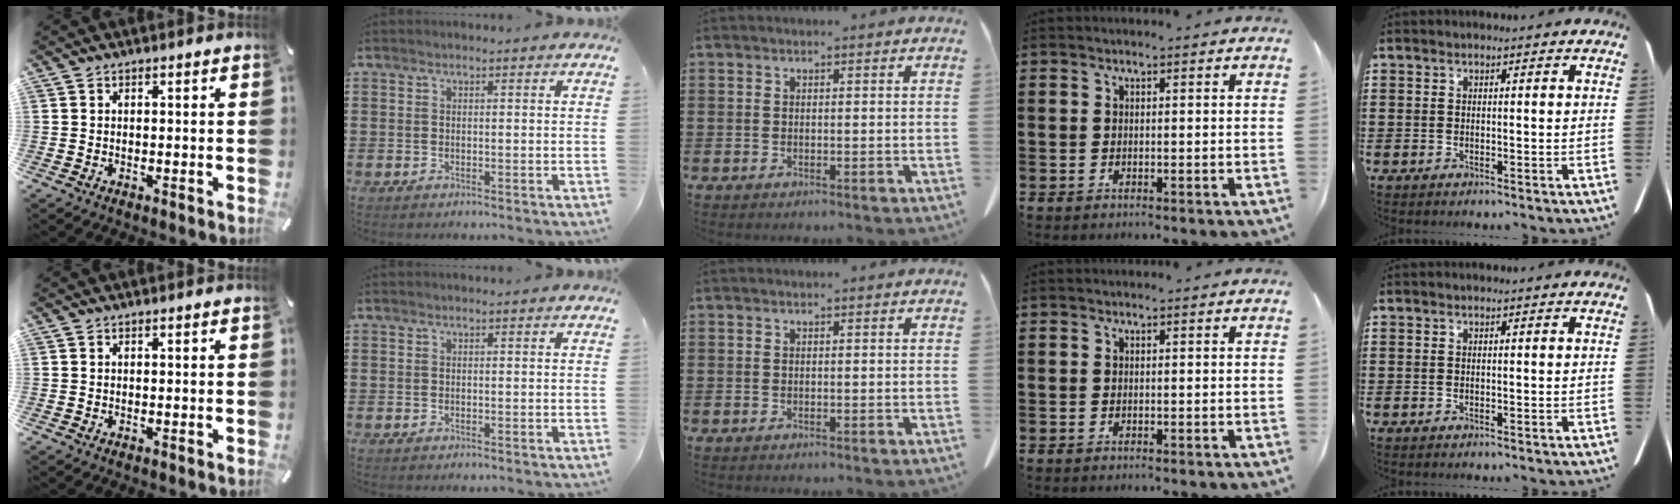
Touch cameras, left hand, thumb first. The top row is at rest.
{}